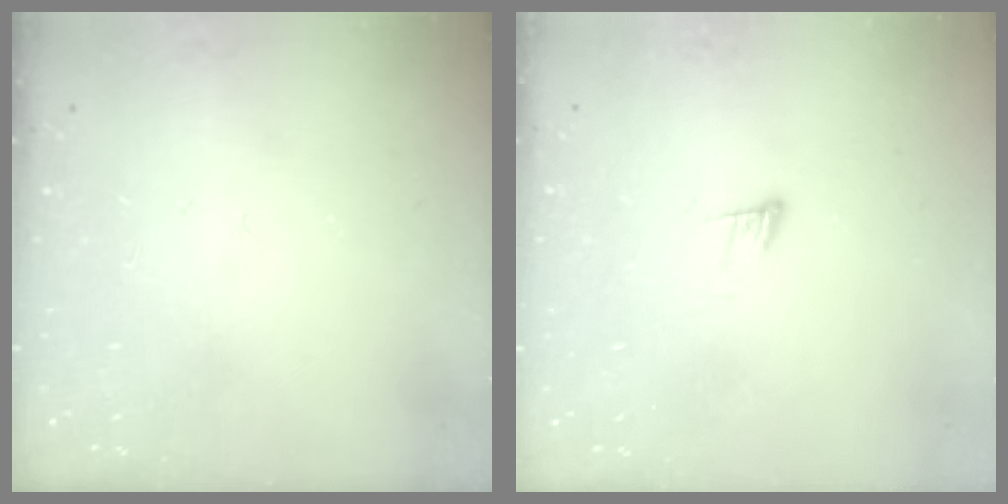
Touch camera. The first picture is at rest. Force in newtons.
{"total": 4.0, "press": 4.0, "slide": 0.3}